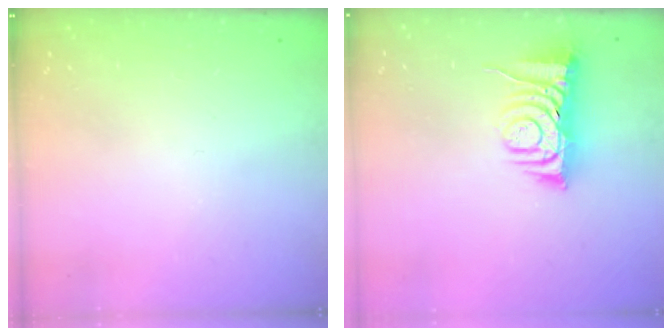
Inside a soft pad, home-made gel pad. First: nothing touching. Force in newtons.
{"total": 7.3, "press": 7.3, "slide": 0.6}